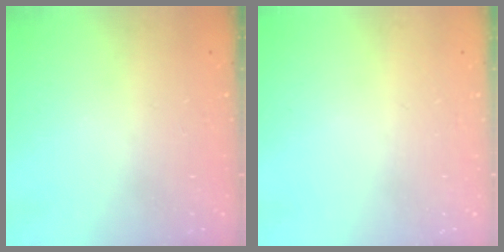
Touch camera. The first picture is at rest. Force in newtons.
{"total": 0.0}